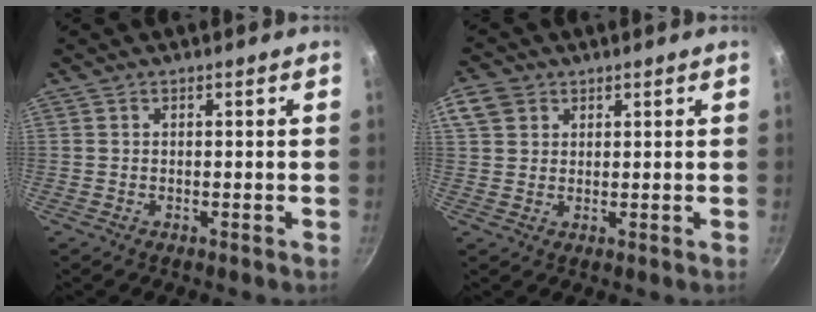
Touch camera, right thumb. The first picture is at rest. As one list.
[{"total": 5.4, "force": [2.3, 4.2, 2.3], "torque": [-0.032, 0.000, 0.038]}]